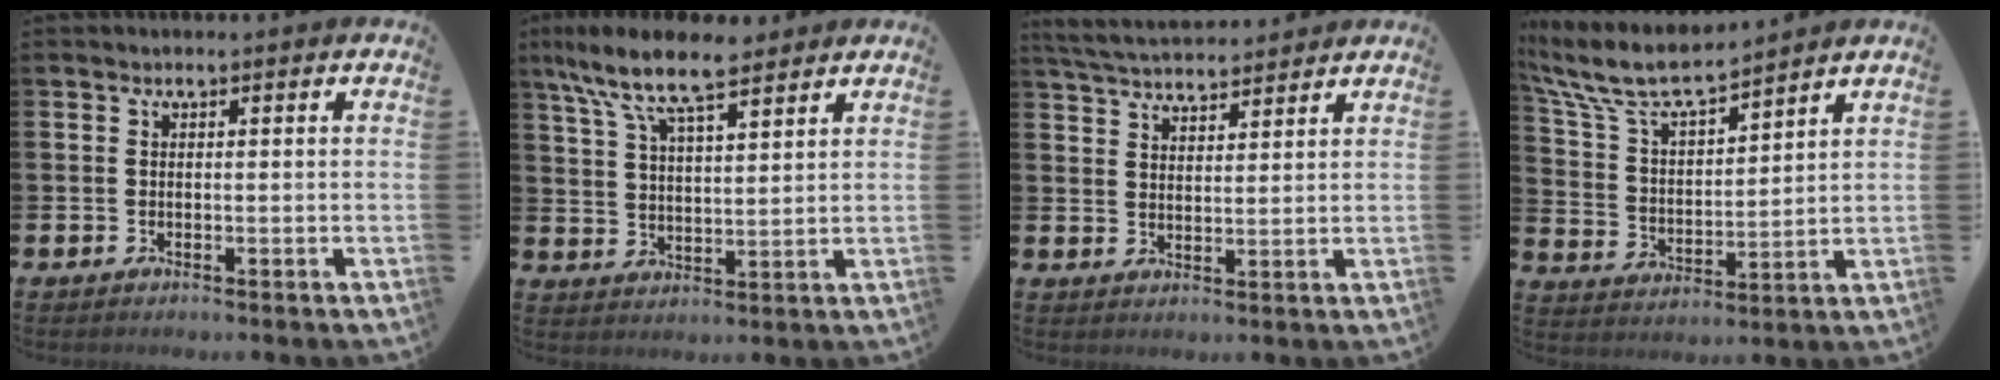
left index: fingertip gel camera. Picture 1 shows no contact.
{"total": 9.7, "force": [8.1, 2.5, 4.7], "torque": [-0.108, -0.027, 0.146]}
{"total": 4.7, "force": [4.7, 0.5, 0.5], "torque": [-0.029, -0.023, 0.085]}
{"total": 8.3, "force": [7.6, 1.4, 2.8], "torque": [-0.093, -0.049, 0.133]}